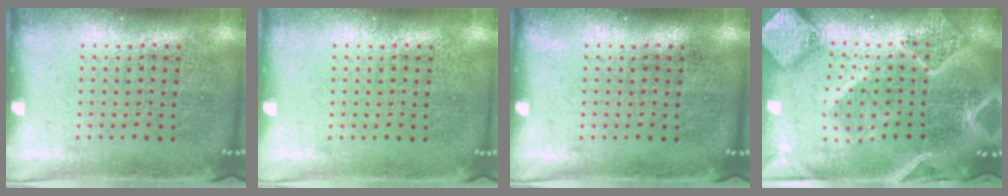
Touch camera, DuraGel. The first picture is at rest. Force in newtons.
{"total": 0.0}
{"total": 0.0}
{"total": 3.1, "press": 2.7, "slide": 1.5}